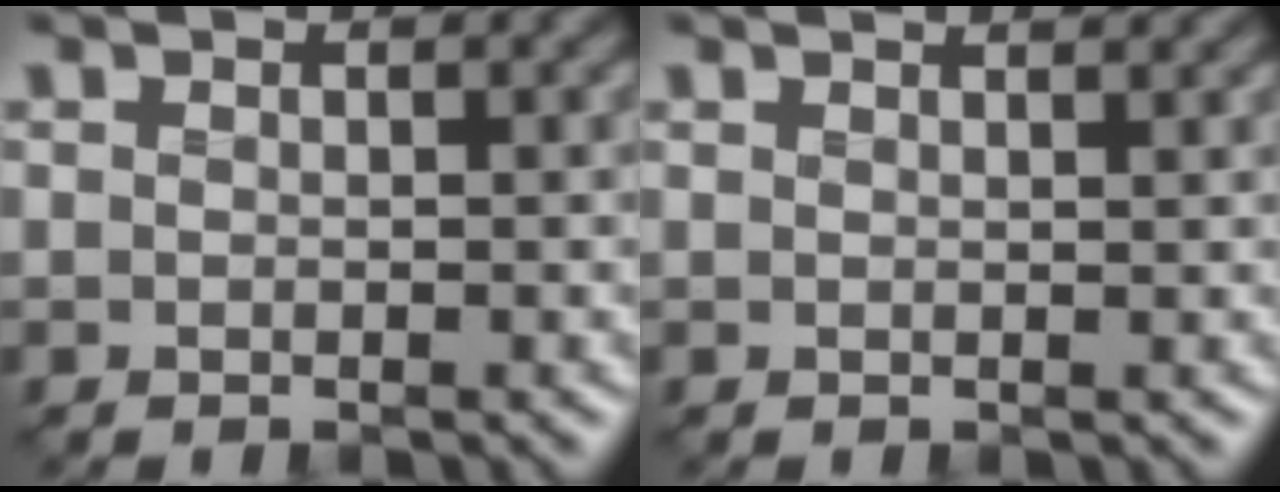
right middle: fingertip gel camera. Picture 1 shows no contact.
{"total": 2.1, "force": [1.9, 0.6, 0.9], "torque": [-0.006, 0.005, 0.009]}